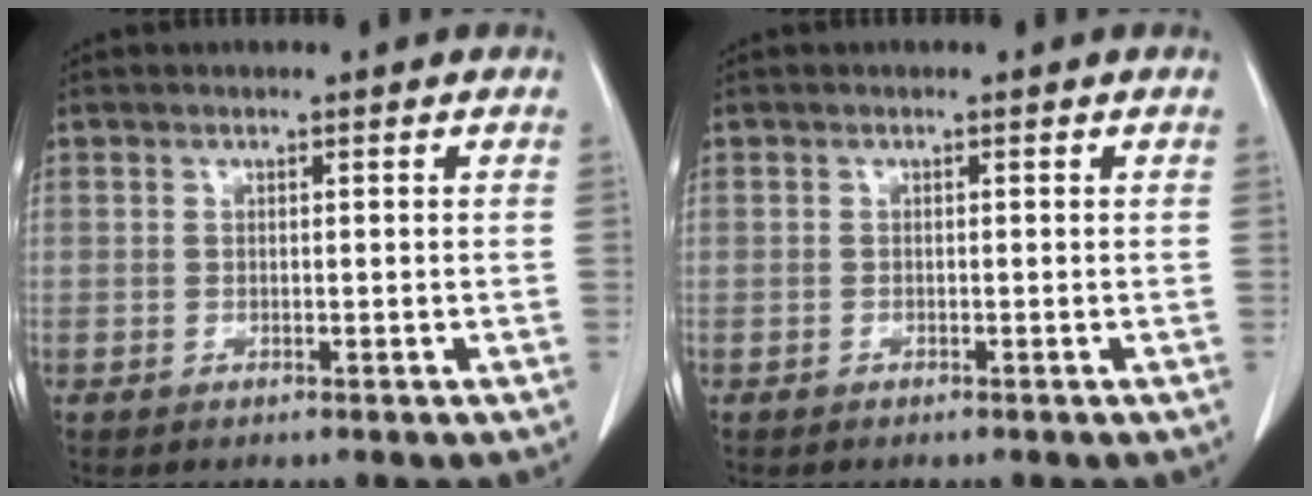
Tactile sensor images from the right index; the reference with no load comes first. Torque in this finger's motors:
{"motor_torque": [-0.01, 0.02, 0.00, 0.00]}